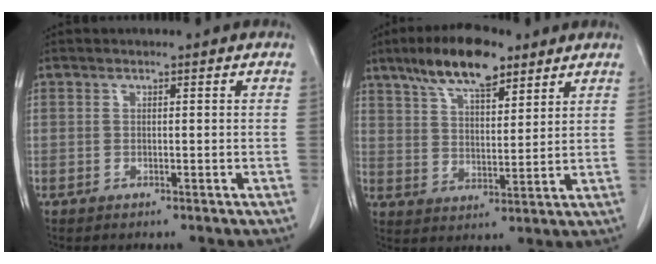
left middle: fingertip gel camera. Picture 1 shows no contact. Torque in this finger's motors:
{"motor_torque": [1.17, -0.97, 0.16, 0.04]}